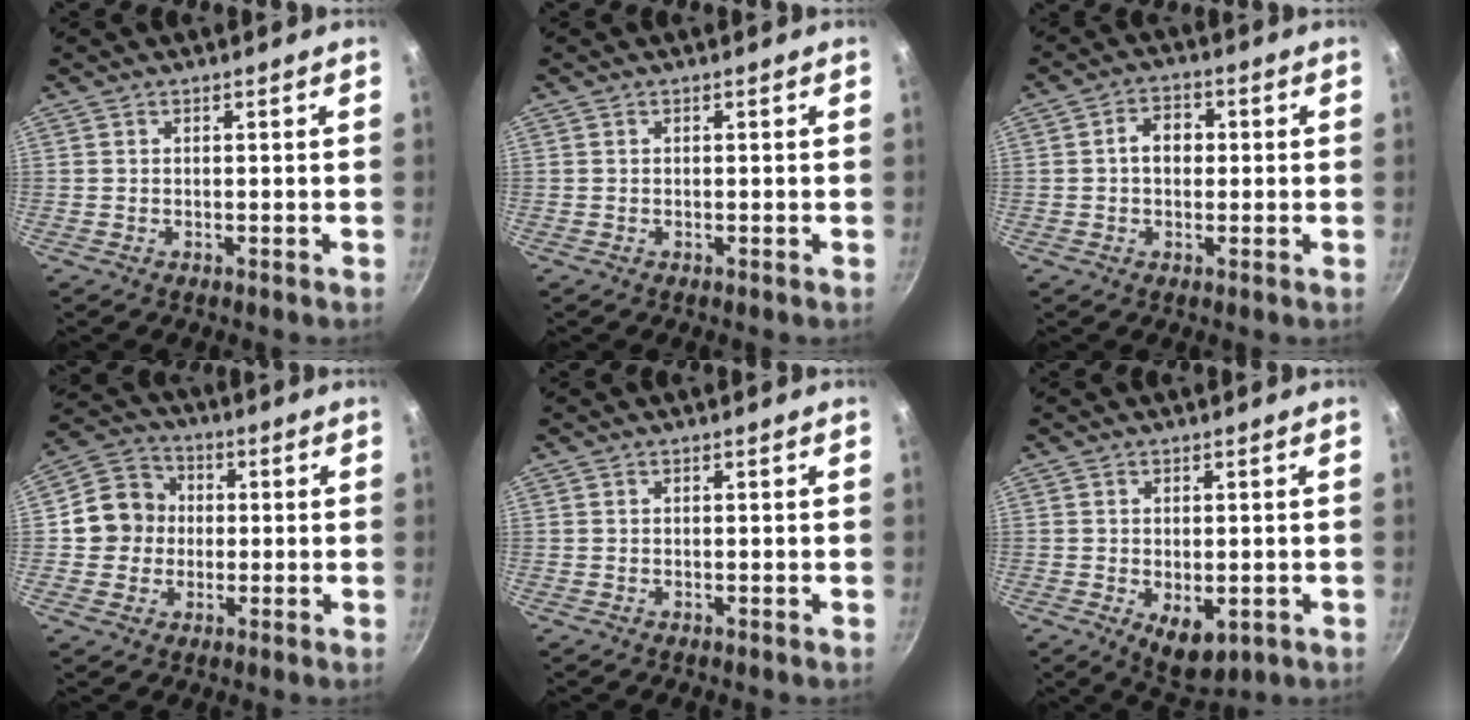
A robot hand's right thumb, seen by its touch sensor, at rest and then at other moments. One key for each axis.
{"total": 0.0}
{"total": 5.0, "fx": 0.2, "fy": 3.8, "fz": 3.2, "tx": -0.025, "ty": 0.013, "tz": -0.003}
{"total": 9.2, "fx": 0.0, "fy": 8.6, "fz": 3.4, "tx": -0.019, "ty": 0.019, "tz": -0.019}
{"total": 0.0}
{"total": 6.6, "fx": -1.6, "fy": 3.8, "fz": 5.1, "tx": -0.061, "ty": -0.009, "tz": -0.010}